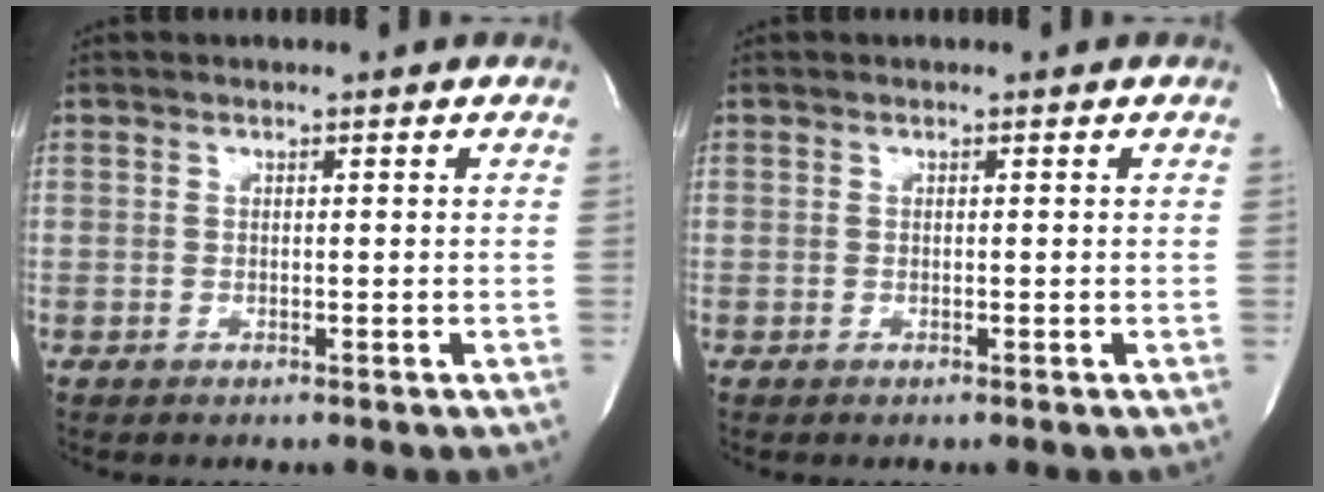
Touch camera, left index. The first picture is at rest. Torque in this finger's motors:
{"motor_torque": [0.02, -0.01, 0.00, 0.00]}